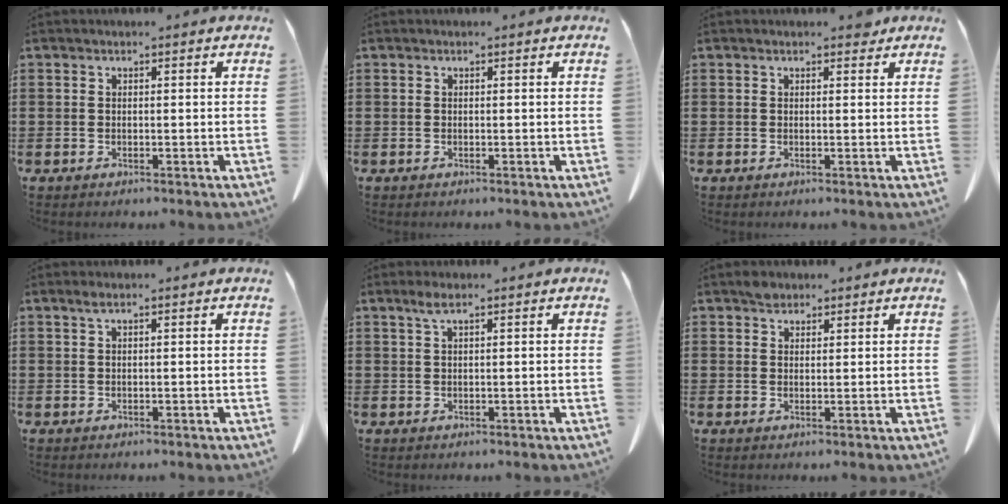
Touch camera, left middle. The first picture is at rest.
{"total": 0.0}
{"total": 1.2, "force": [1.0, 0.5, 0.5], "torque": [-0.005, 0.000, 0.017]}
{"total": 1.0, "force": [0.4, 0.1, 0.9], "torque": [-0.019, 0.000, 0.009]}
{"total": 1.8, "force": [0.8, 0.2, 1.6], "torque": [-0.034, 0.000, 0.015]}
{"total": 2.0, "force": [1.7, 0.9, 0.4], "torque": [-0.004, -0.003, 0.033]}